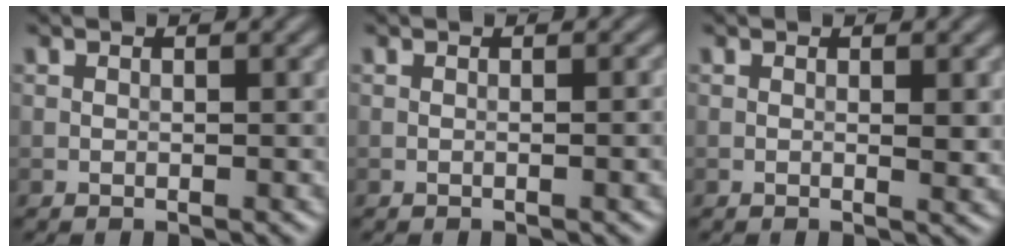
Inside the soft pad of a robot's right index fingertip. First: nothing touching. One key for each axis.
{"total": 1.4, "fx": -0.2, "fy": 0.3, "fz": 1.4, "tx": -0.014, "ty": 0.001, "tz": -0.006}
{"total": 1.3, "fx": 0.2, "fy": 0.2, "fz": 1.3, "tx": -0.018, "ty": -0.004, "tz": 0.002}